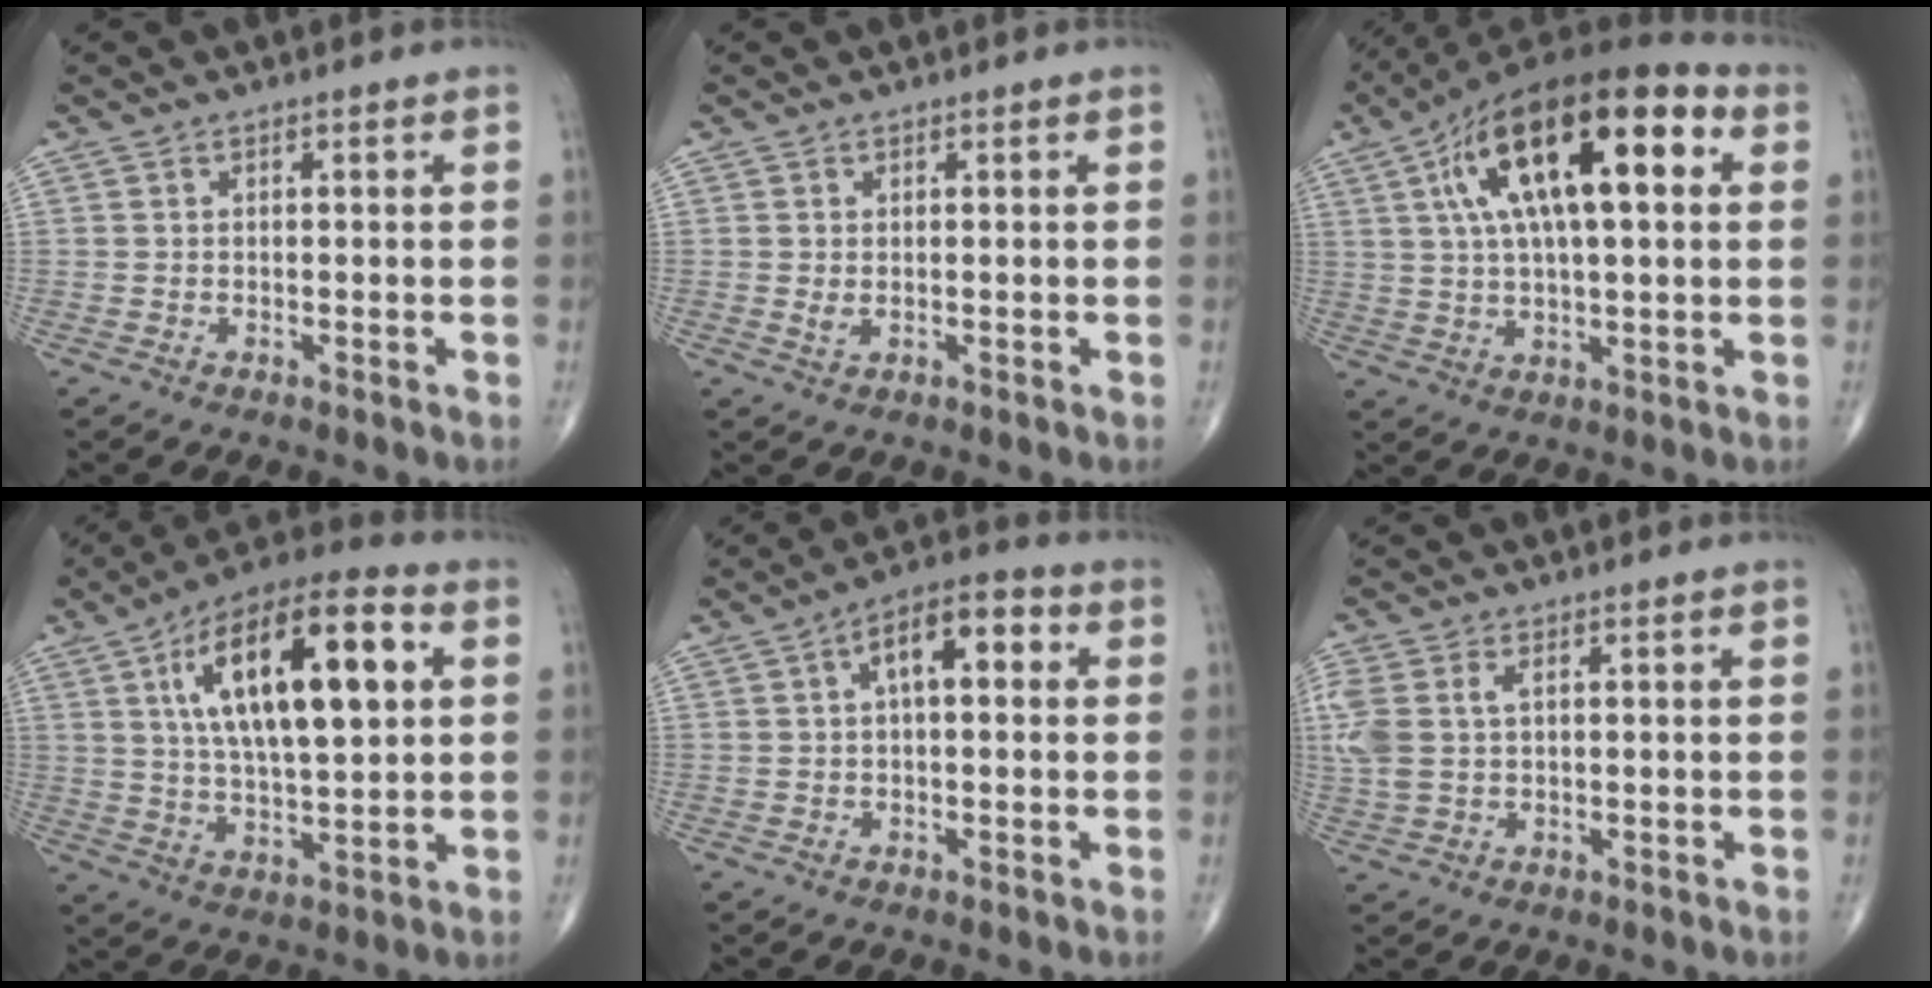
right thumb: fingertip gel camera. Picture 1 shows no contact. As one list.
[{"total": 1.1, "force": [0.2, 0.5, 0.9], "torque": [-0.017, -0.005, 0.007]}, {"total": 22.6, "force": [6.8, 8.8, 19.7], "torque": [-0.330, 0.021, 0.104]}, {"total": 20.9, "force": [5.7, 7.8, 18.5], "torque": [-0.301, 0.007, 0.089]}, {"total": 8.8, "force": [2.0, 4.0, 7.5], "torque": [-0.109, 0.028, 0.020]}, {"total": 7.5, "force": [1.6, 4.5, 5.8], "torque": [-0.167, 0.014, 0.038]}]